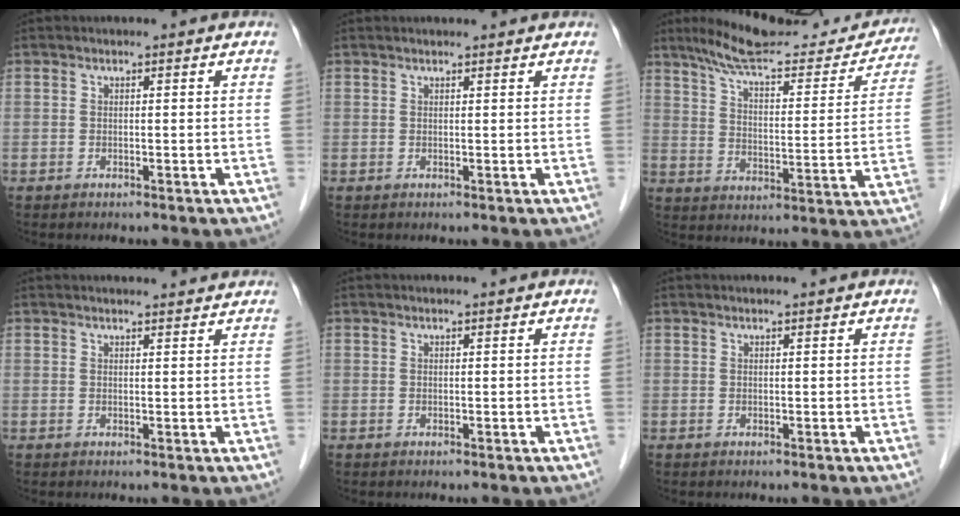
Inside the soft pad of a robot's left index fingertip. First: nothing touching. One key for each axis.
{"total": 2.4, "fx": 2.3, "fy": 0.2, "fz": 0.7, "tx": -0.010, "ty": 0.015, "tz": 0.028}
{"total": 21.8, "fx": 19.4, "fy": 3.9, "fz": 9.1, "tx": -0.127, "ty": -0.015, "tz": 0.262}
{"total": 6.2, "fx": 5.9, "fy": 0.5, "fz": 1.6, "tx": -0.017, "ty": 0.017, "tz": 0.061}
{"total": 0.8, "fx": 0.8, "fy": -0.1, "fz": 0.3, "tx": -0.005, "ty": 0.005, "tz": 0.014}
{"total": 1.5, "fx": 1.4, "fy": -0.2, "fz": 0.6, "tx": -0.006, "ty": 0.010, "tz": 0.023}